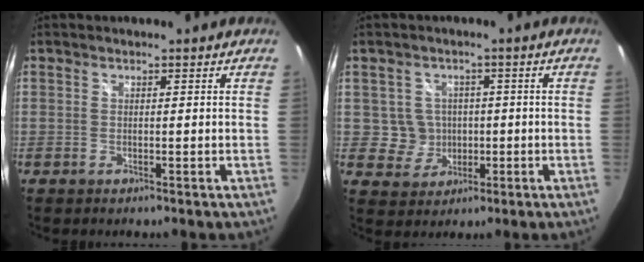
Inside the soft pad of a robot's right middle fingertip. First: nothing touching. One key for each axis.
{"total": 5.2, "fx": -0.3, "fy": 5.1, "fz": 0.8, "tx": -0.026, "ty": 0.013, "tz": 0.009}